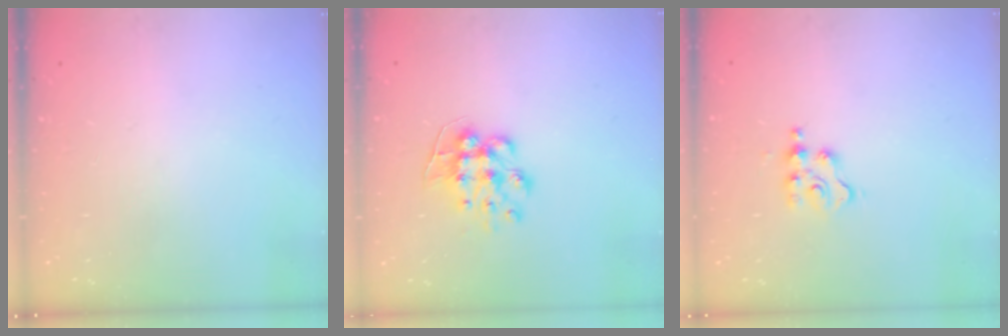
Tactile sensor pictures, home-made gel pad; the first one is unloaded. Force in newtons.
{"total": 9.0, "press": 9.0, "slide": 0.3}
{"total": 3.9, "press": 3.9, "slide": 0.6}